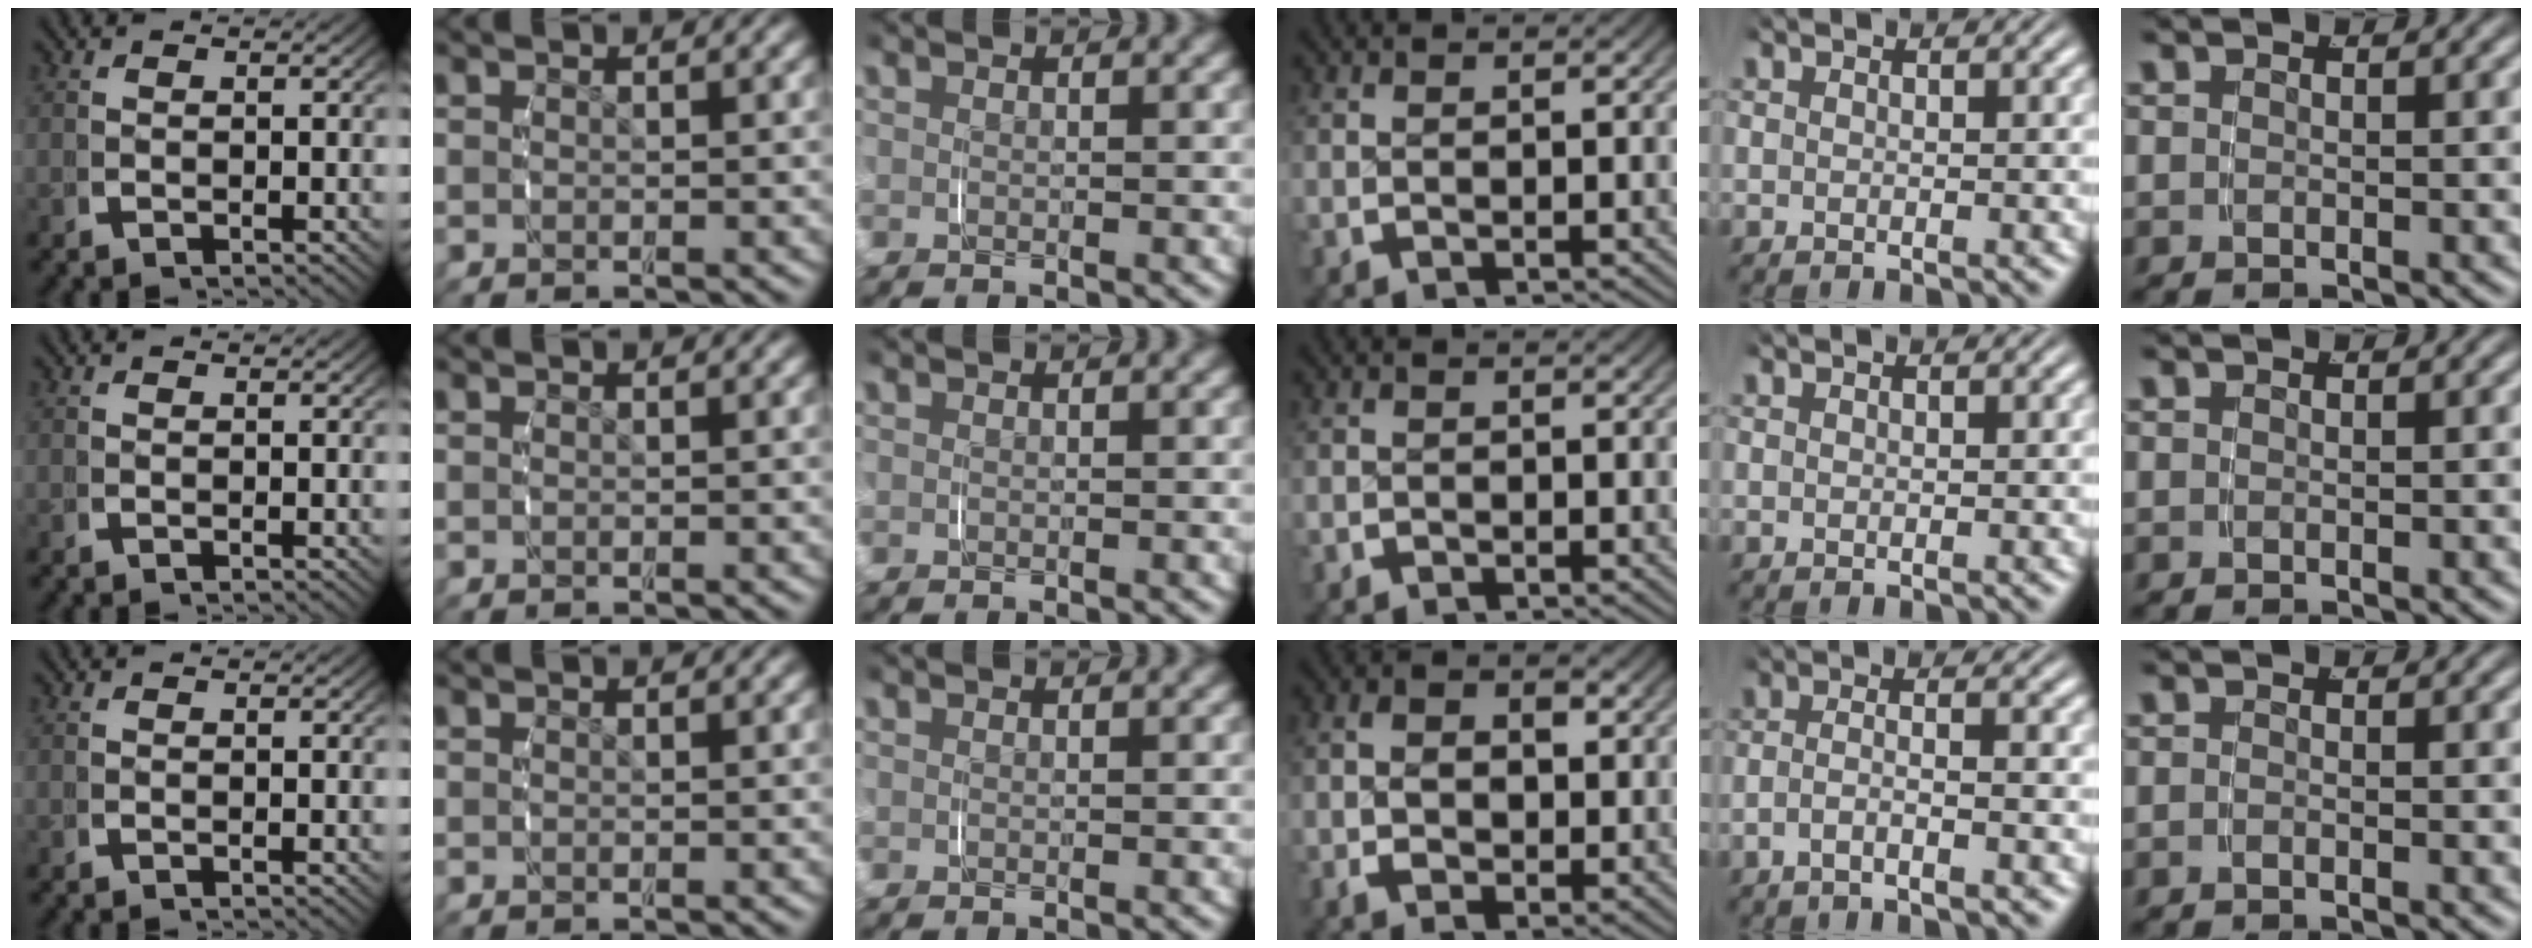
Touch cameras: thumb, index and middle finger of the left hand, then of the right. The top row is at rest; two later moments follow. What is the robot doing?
{"motion": "grasp_and_lifting", "object": "scarf"}